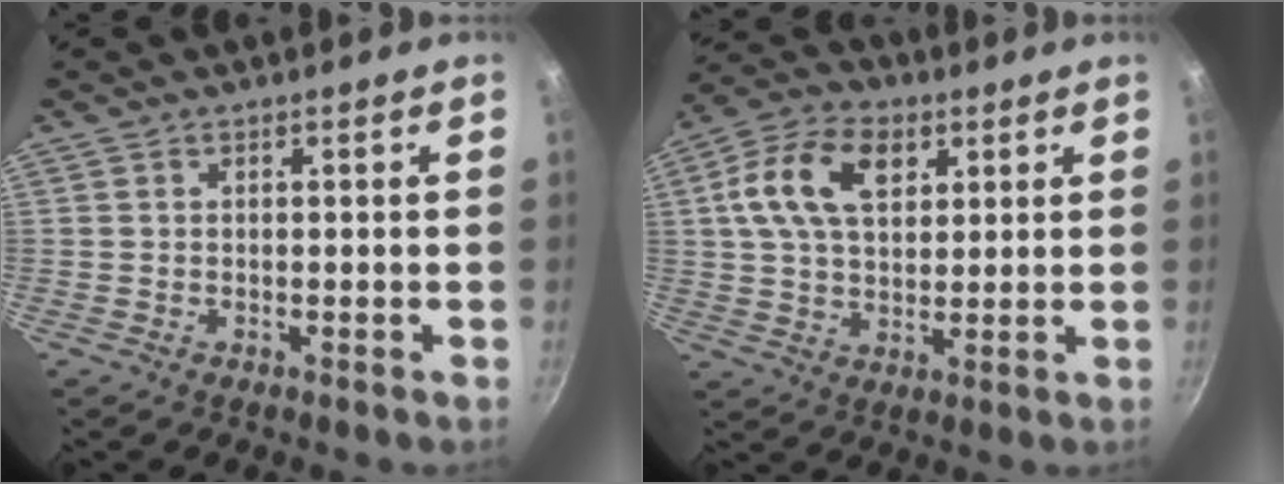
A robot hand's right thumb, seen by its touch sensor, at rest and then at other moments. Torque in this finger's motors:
{"motor_torque": [-0.69, 0.84, 0.61, -0.24, 0.29]}